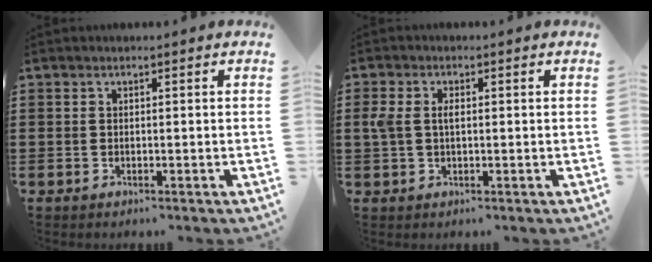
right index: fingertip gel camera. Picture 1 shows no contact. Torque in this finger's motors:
{"motor_torque": [0.61, -0.16, 0.18, 0.11]}